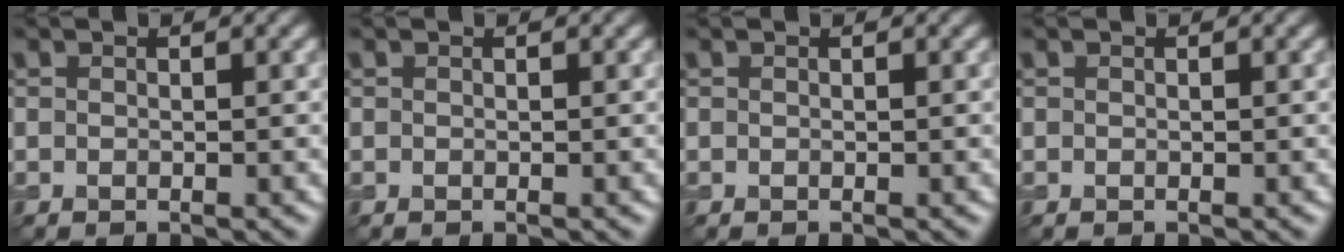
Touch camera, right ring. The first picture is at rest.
{"total": 0.0}
{"total": 0.0}
{"total": 0.0}